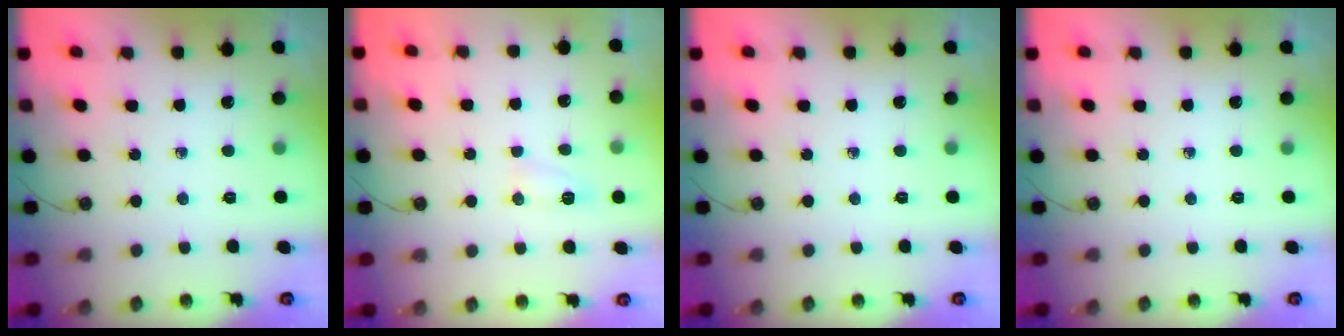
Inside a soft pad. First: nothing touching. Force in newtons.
{"total": 5.7, "press": 5.6, "slide": 0.6}
{"total": 0.0}
{"total": 0.0}